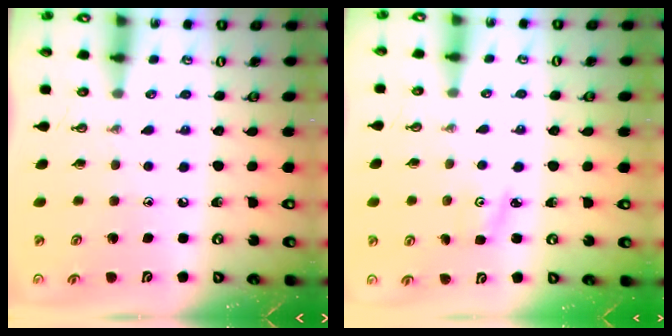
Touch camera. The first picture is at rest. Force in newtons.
{"total": 2.6, "press": 2.6, "slide": 0.4}